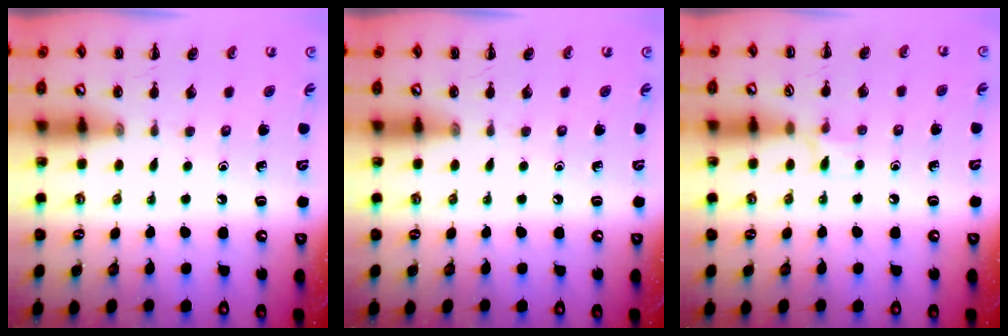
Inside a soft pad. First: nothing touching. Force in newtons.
{"total": 0.0}
{"total": 5.2, "press": 4.8, "slide": 1.7}